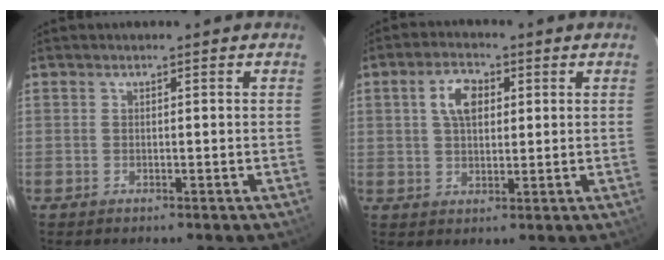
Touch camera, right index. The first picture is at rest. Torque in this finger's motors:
{"motor_torque": [0.16, 0.00, 0.25, 0.09]}